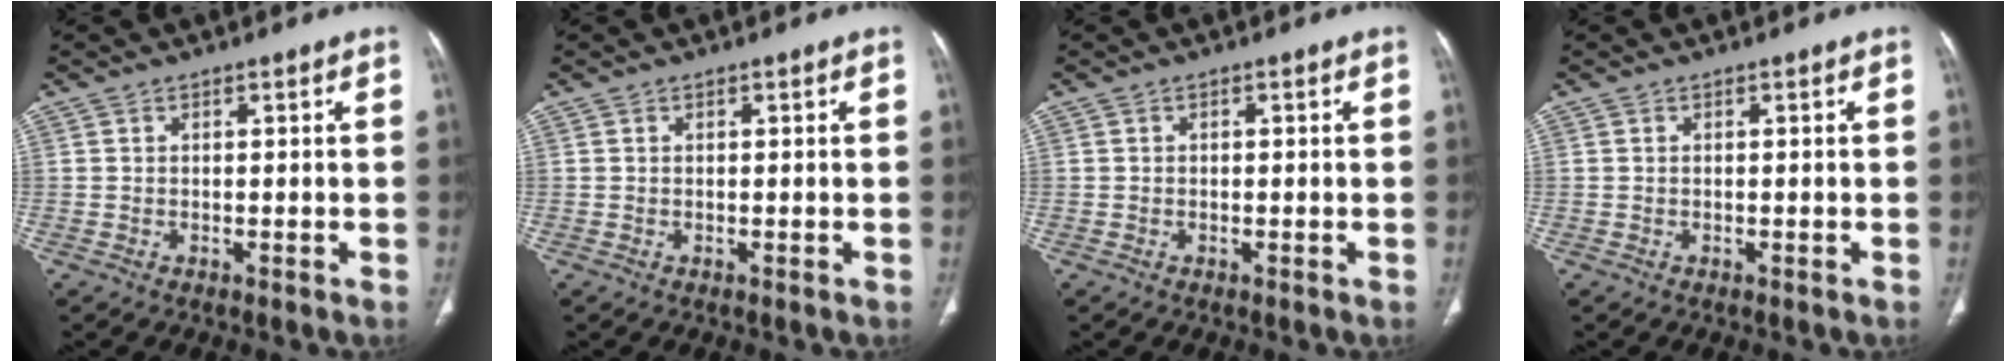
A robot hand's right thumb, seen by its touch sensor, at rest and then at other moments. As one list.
[{"total": 0.0}, {"total": 0.0}, {"total": 0.0}]